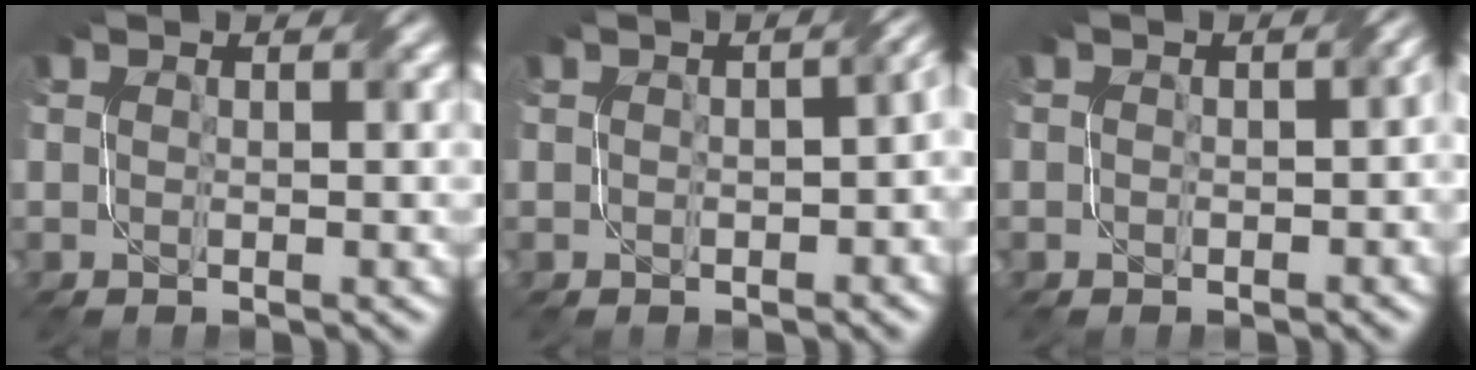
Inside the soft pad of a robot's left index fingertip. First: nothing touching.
{"total": 5.0, "force": [-0.2, 2.8, 4.1], "torque": [-0.019, 0.002, 0.002]}
{"total": 3.0, "force": [0.0, 2.0, 2.2], "torque": [-0.013, -0.003, 0.000]}